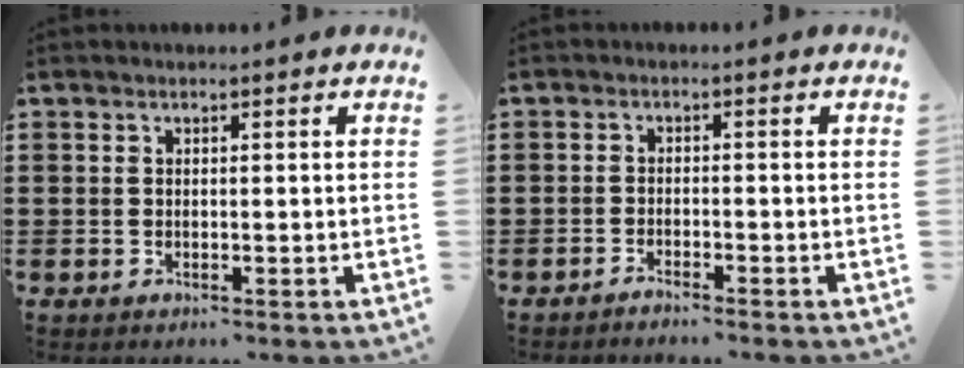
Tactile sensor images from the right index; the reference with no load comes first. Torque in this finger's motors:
{"motor_torque": [0.07, 0.28, 0.00, -0.01]}